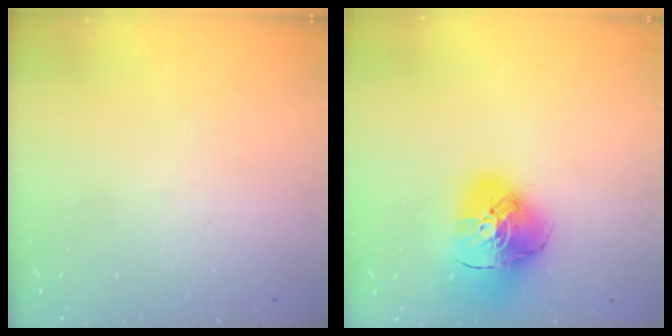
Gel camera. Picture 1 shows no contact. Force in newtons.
{"total": 14.1, "press": 14.0, "slide": 1.7}